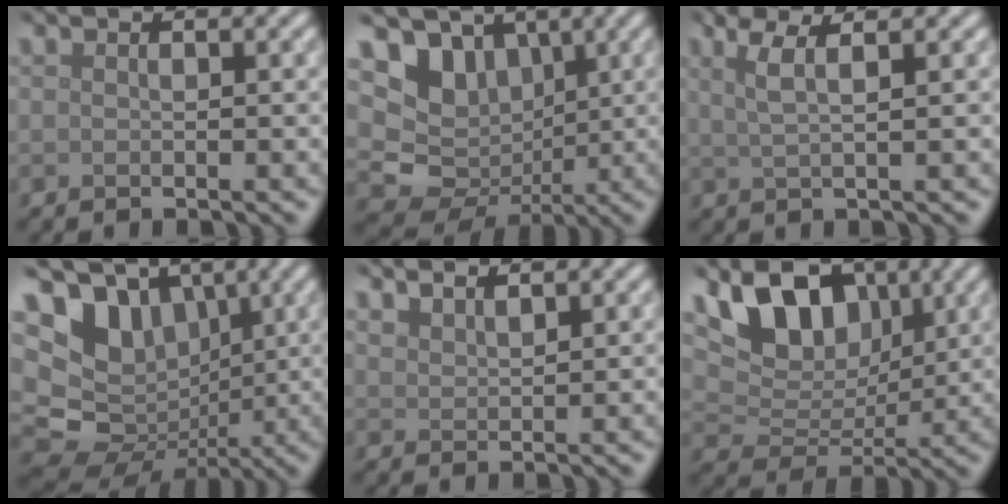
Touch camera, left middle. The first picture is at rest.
{"total": 8.5, "force": [2.5, 7.1, 3.9], "torque": [-0.072, 0.002, 0.037]}
{"total": 2.7, "force": [1.0, 0.7, 2.4], "torque": [-0.037, 0.004, 0.013]}
{"total": 13.8, "force": [2.9, 11.6, 6.8], "torque": [-0.152, 0.023, 0.037]}
{"total": 1.3, "force": [1.3, 0.2, 0.4], "torque": [-0.010, 0.000, 0.025]}
{"total": 7.2, "force": [3.2, 4.6, 4.5], "torque": [-0.081, -0.001, 0.044]}